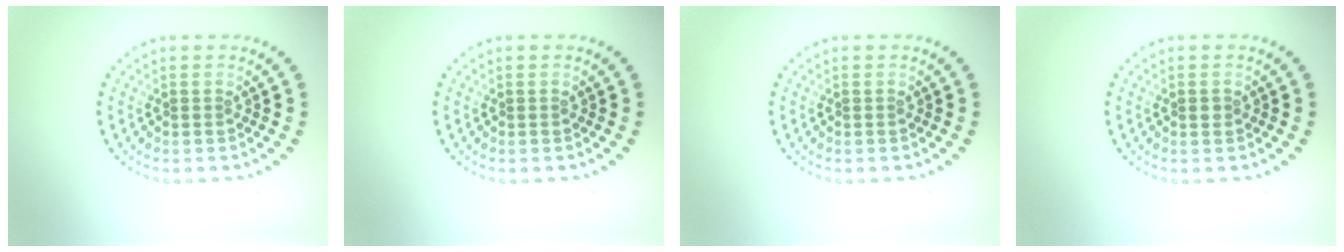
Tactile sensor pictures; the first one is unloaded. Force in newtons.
{"total": 0.0}
{"total": 0.0}
{"total": 0.7, "press": 0.7, "slide": 0.1}